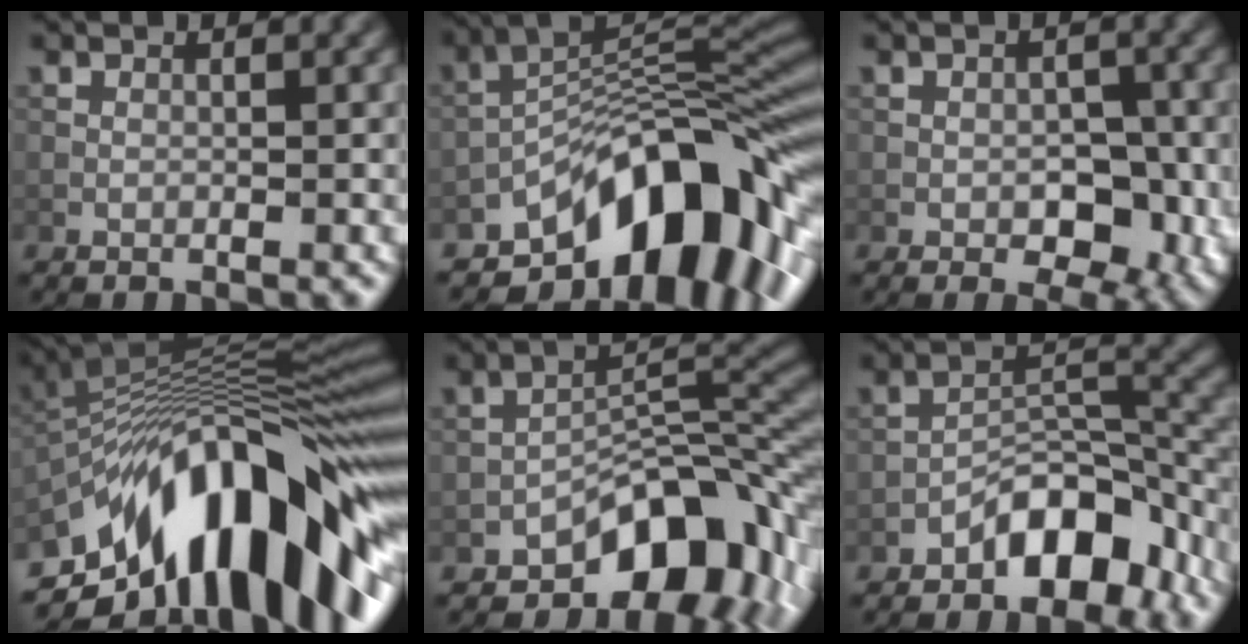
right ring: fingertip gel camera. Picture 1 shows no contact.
{"total": 13.4, "force": [-7.5, 6.0, 9.4], "torque": [-0.133, 0.017, -0.130]}
{"total": 5.4, "force": [-1.3, 3.1, 4.1], "torque": [-0.047, -0.006, -0.020]}
{"total": 15.8, "force": [-6.7, 6.4, 12.8], "torque": [-0.188, 0.038, -0.131]}
{"total": 10.3, "force": [-6.0, 5.0, 6.6], "torque": [-0.074, 0.014, -0.111]}
{"total": 6.7, "force": [-4.2, 3.0, 4.3], "torque": [-0.055, 0.015, -0.076]}